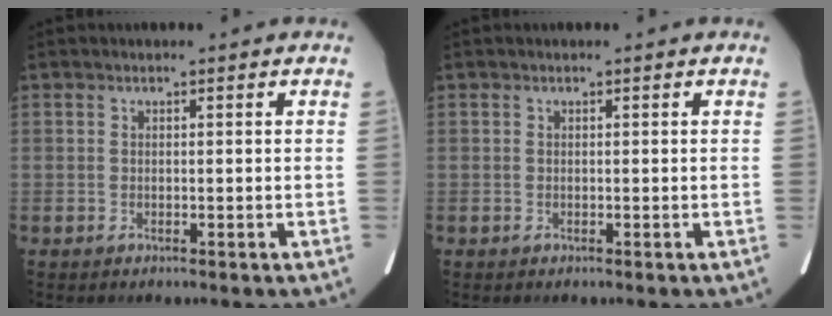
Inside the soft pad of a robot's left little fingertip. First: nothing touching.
{"total": 0.0}